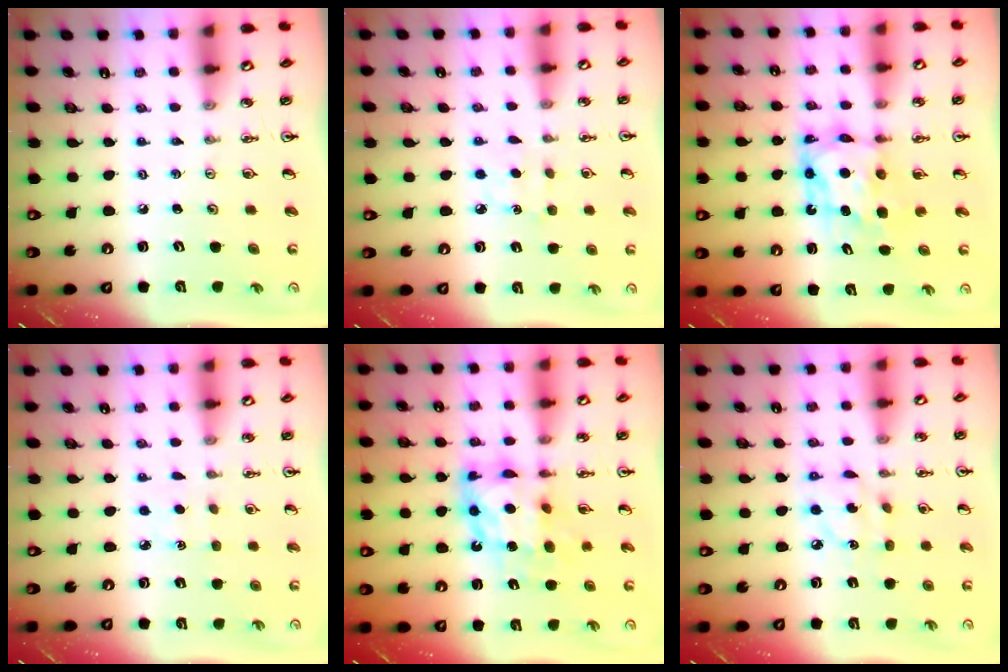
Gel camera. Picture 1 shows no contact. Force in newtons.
{"total": 4.3, "press": 4.3, "slide": 0.5}
{"total": 7.5, "press": 7.5, "slide": 0.6}
{"total": 1.5, "press": 1.5, "slide": 0.2}
{"total": 11.4, "press": 11.4, "slide": 1.1}
{"total": 7.3, "press": 7.3, "slide": 0.1}